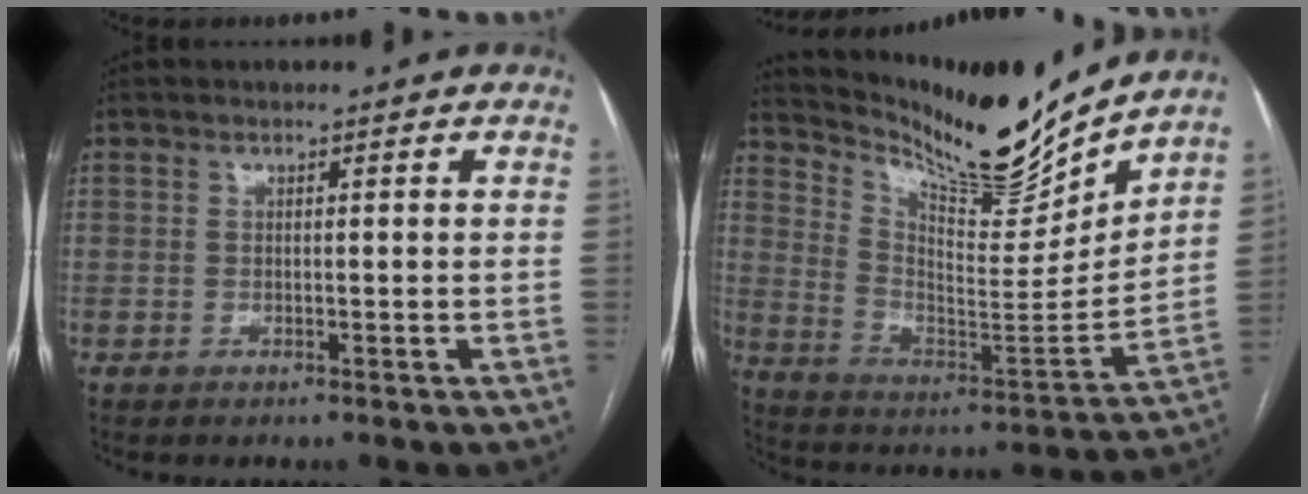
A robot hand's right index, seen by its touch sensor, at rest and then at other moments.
{"total": 16.9, "force": [16.0, 0.4, 5.3], "torque": [-0.110, -0.066, 0.264]}